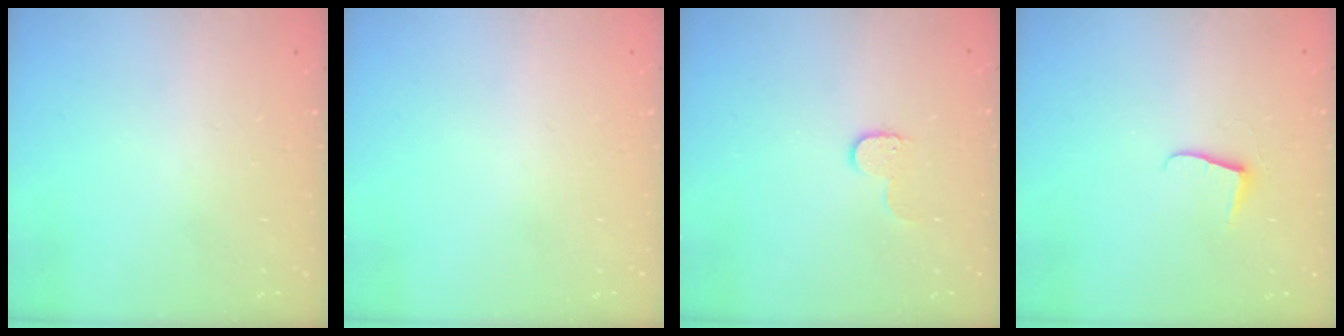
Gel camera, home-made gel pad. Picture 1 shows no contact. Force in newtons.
{"total": 0.0}
{"total": 7.2, "press": 7.2, "slide": 0.4}
{"total": 6.2, "press": 6.2, "slide": 0.5}